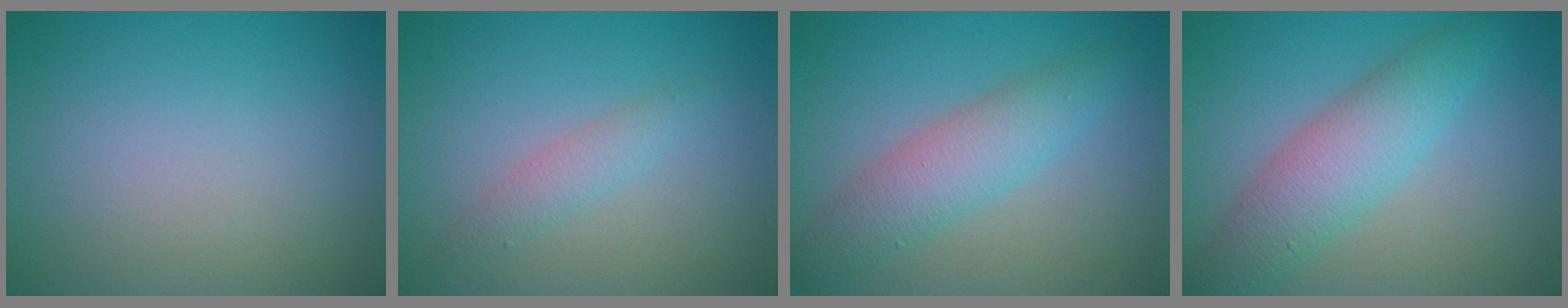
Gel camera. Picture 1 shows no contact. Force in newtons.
{"total": 1.7, "press": 1.7, "slide": 0.1}
{"total": 4.3, "press": 4.3, "slide": 0.1}
{"total": 5.2, "press": 5.2, "slide": 0.0}